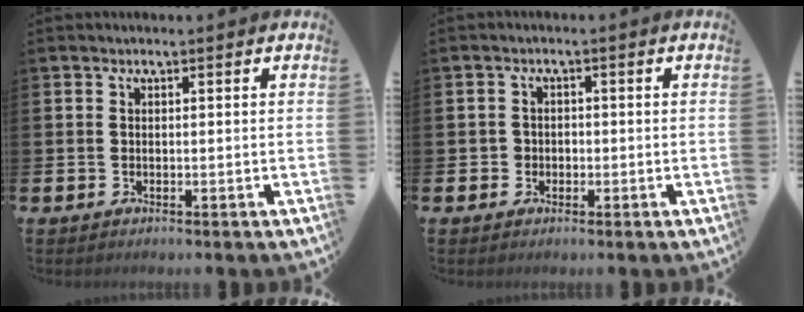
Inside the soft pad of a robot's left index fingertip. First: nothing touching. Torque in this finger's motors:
{"motor_torque": [-0.07, -0.16, -0.07, -0.01]}